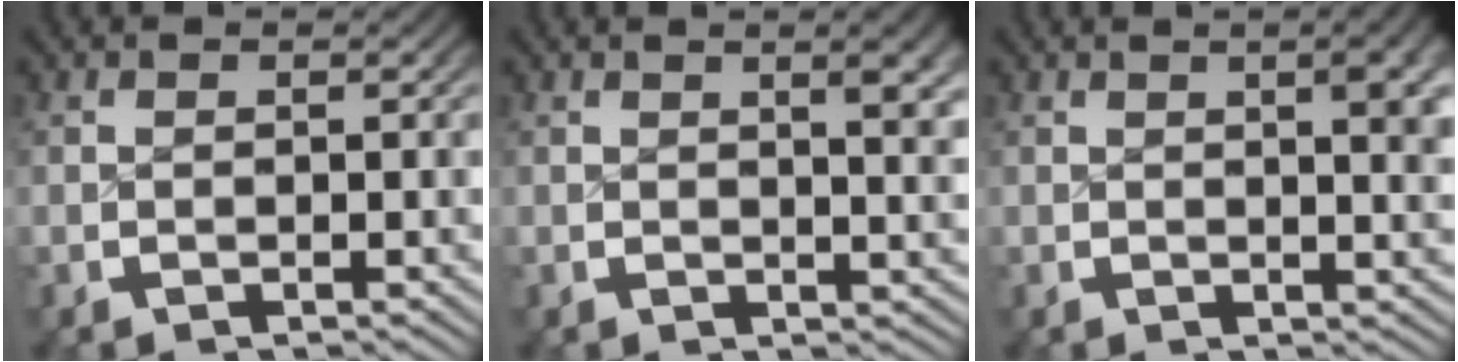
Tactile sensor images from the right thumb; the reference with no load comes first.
{"total": 3.0, "force": [1.0, 0.7, 2.7], "torque": [-0.031, -0.003, 0.017]}
{"total": 4.0, "force": [1.1, 1.2, 3.7], "torque": [-0.037, 0.001, 0.018]}